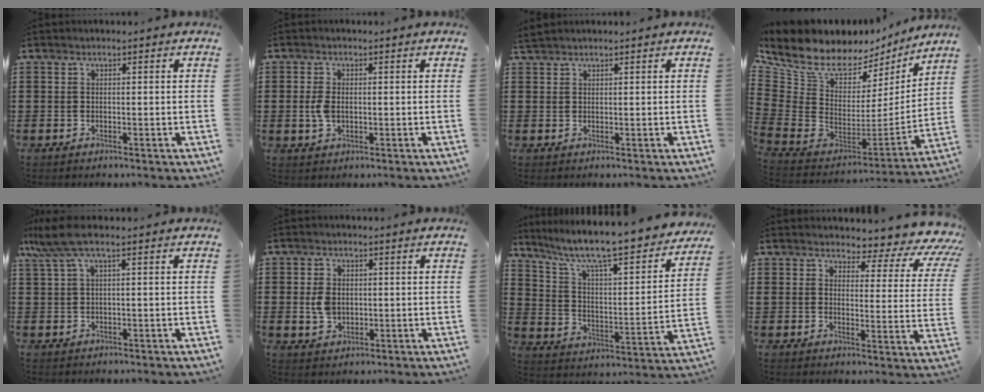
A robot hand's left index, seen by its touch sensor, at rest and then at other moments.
{"total": 3.2, "force": [-0.1, 2.0, 2.6], "torque": [-0.066, 0.000, -0.007]}
{"total": 1.1, "force": [1.1, 0.3, 0.2], "torque": [-0.008, 0.001, 0.021]}
{"total": 7.4, "force": [5.6, 3.8, 2.9], "torque": [-0.100, -0.054, 0.098]}
{"total": 5.1, "force": [2.2, 0.6, 4.5], "torque": [-0.113, -0.007, 0.034]}
{"total": 4.1, "force": [0.1, 3.1, 2.7], "torque": [-0.073, 0.006, -0.004]}
{"total": 8.4, "force": [7.0, 0.7, 4.5], "torque": [-0.111, -0.063, 0.111]}
{"total": 4.4, "force": [3.6, 1.6, 2.0], "torque": [-0.051, -0.023, 0.055]}